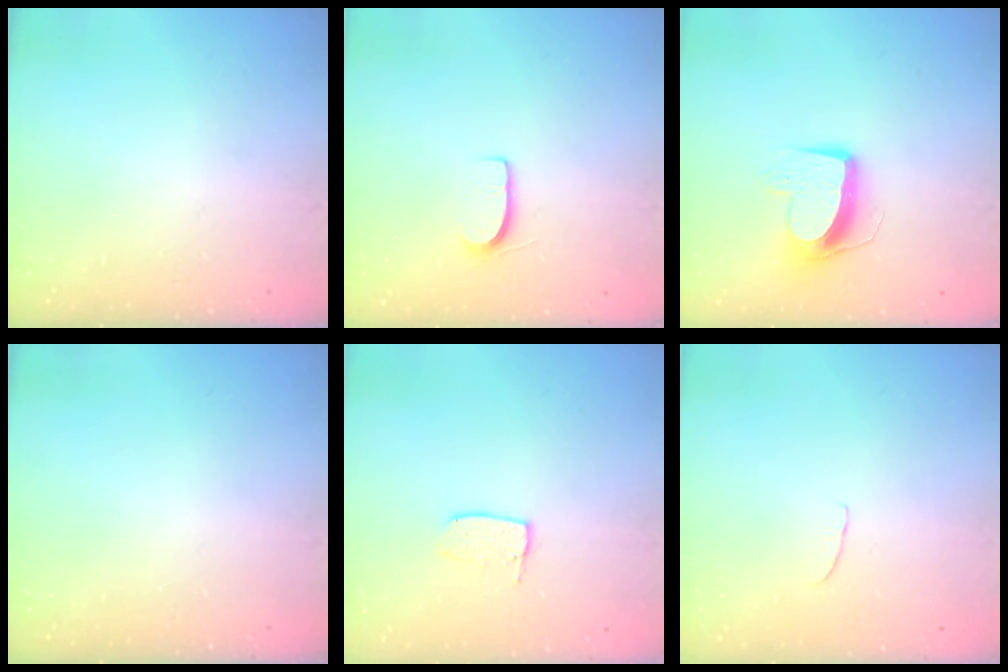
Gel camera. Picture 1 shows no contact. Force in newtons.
{"total": 6.2, "press": 6.2, "slide": 0.6}
{"total": 10.8, "press": 10.7, "slide": 0.7}
{"total": 0.0}
{"total": 5.8, "press": 5.8, "slide": 0.4}
{"total": 3.7, "press": 3.7, "slide": 0.3}